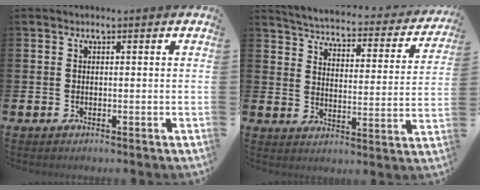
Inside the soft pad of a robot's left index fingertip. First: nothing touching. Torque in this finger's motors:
{"motor_torque": [0.49, -1.65, 0.27, 0.03]}